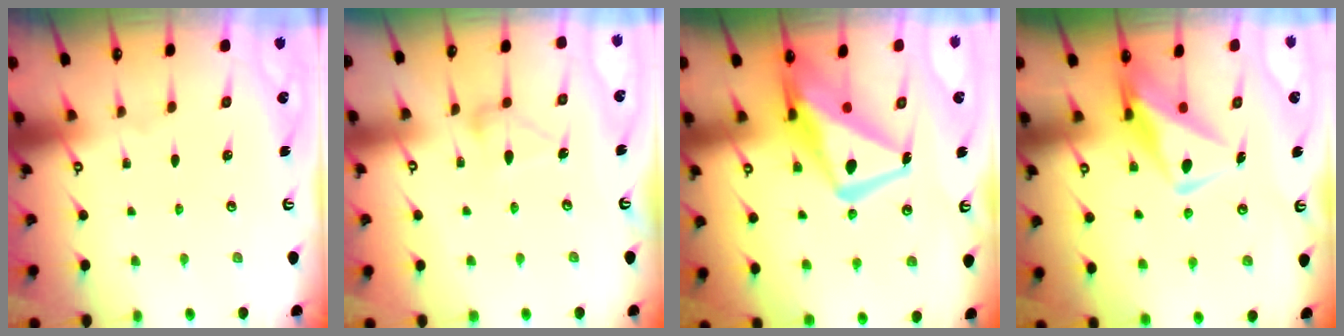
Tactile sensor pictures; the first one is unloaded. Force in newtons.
{"total": 11.8, "press": 11.8, "slide": 0.5}
{"total": 15.4, "press": 15.3, "slide": 1.5}
{"total": 10.4, "press": 10.4, "slide": 1.1}